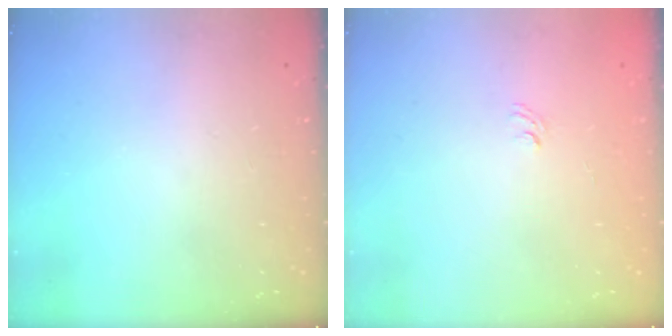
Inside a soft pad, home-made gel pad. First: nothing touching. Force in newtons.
{"total": 1.6, "press": 1.2, "slide": 1.0}